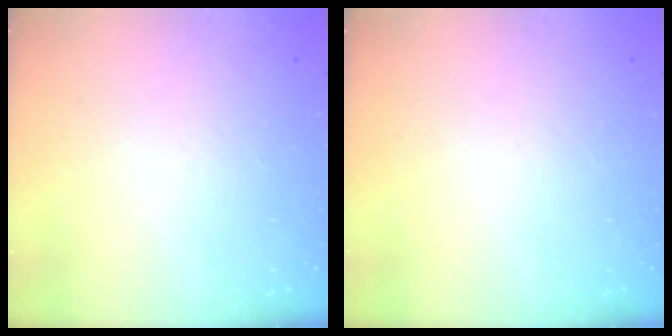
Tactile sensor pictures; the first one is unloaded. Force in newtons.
{"total": 0.0}